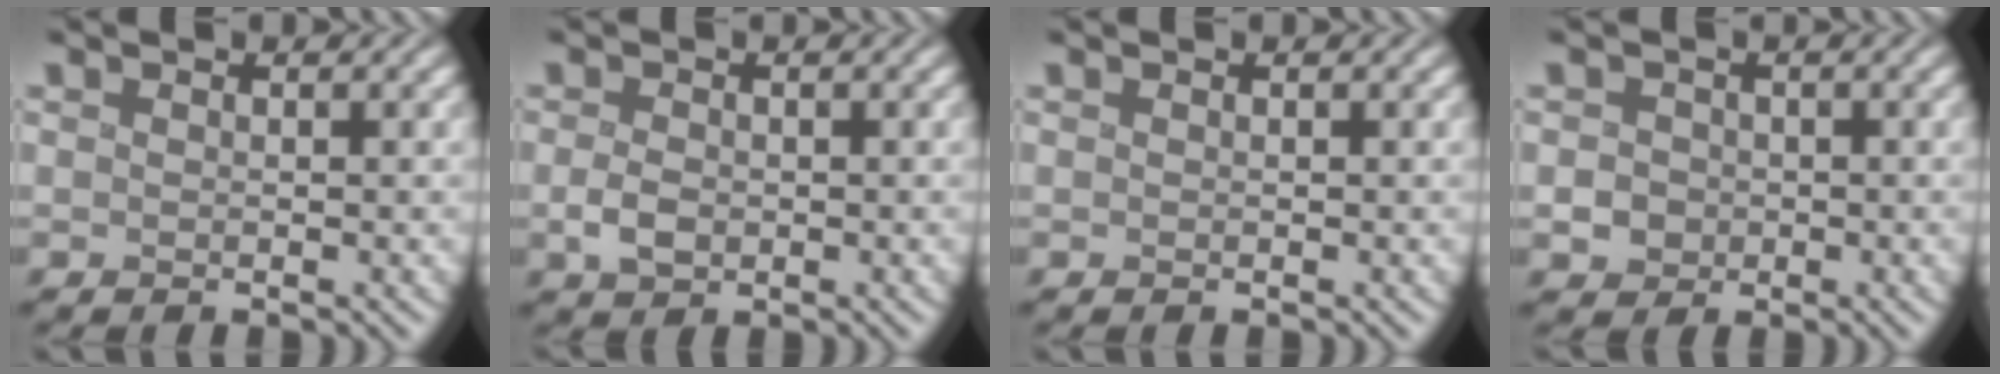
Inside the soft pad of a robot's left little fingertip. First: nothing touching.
{"total": 2.2, "force": [-0.7, 1.6, 1.2], "torque": [-0.026, 0.000, -0.013]}
{"total": 0.0}
{"total": 1.9, "force": [-0.4, 1.7, 0.5], "torque": [-0.009, 0.001, -0.003]}